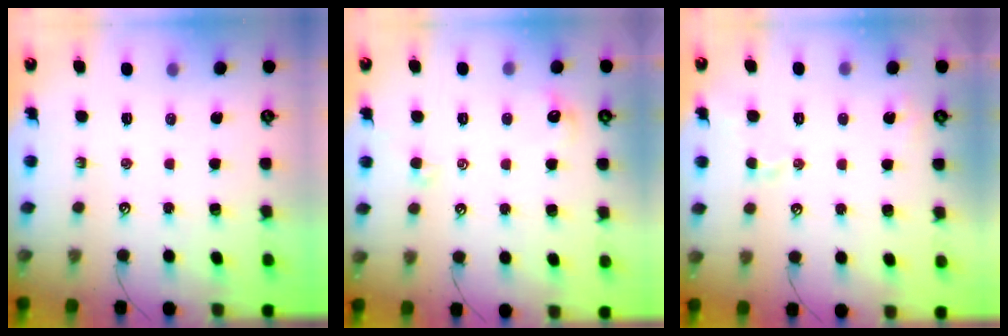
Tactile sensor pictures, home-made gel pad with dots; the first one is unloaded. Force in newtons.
{"total": 1.2, "press": 1.0, "slide": 0.6}
{"total": 2.1, "press": 2.0, "slide": 0.6}